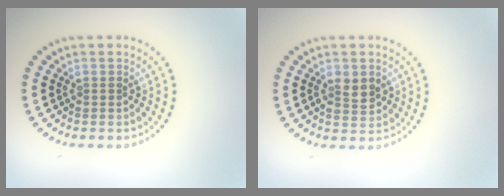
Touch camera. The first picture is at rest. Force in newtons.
{"total": 2.2, "press": 2.2, "slide": 0.2}